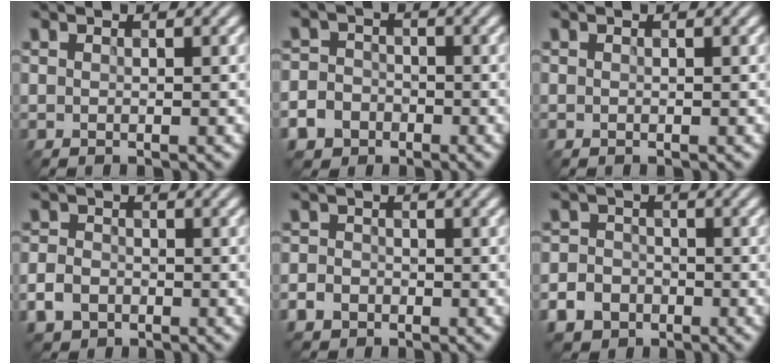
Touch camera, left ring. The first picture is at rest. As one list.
[{"total": 5.8, "force": [-3.3, 4.6, 1.3], "torque": [-0.017, -0.018, -0.073]}, {"total": 0.0}, {"total": 3.0, "force": [-1.5, 2.3, 1.3], "torque": [-0.028, -0.004, -0.034]}, {"total": 3.2, "force": [-1.7, 2.5, 1.0], "torque": [-0.008, -0.005, -0.039]}, {"total": 6.4, "force": [-3.6, 5.1, 1.6], "torque": [-0.023, -0.024, -0.079]}]